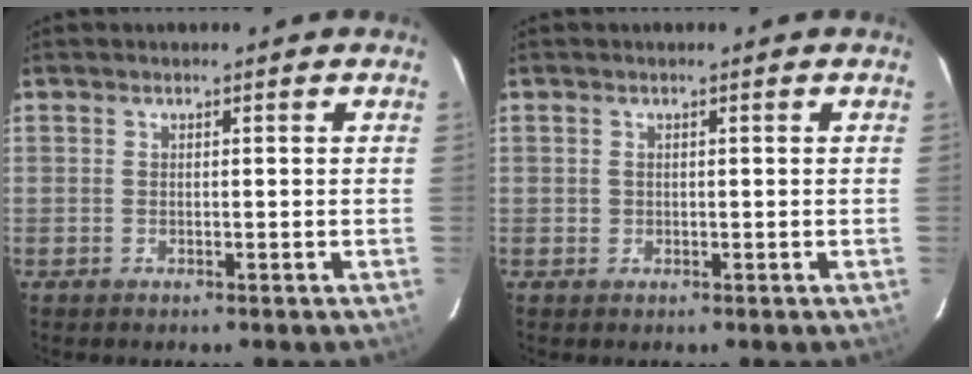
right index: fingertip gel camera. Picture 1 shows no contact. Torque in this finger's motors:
{"motor_torque": [0.06, 0.05, 0.05, 0.01]}